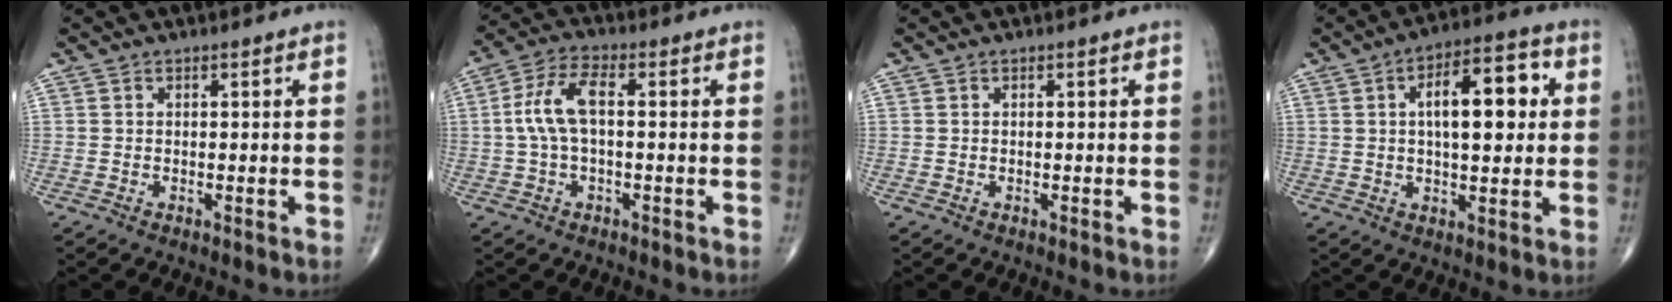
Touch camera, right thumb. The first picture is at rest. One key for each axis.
{"total": 8.2, "fx": 0.3, "fy": 3.6, "fz": 7.3, "tx": -0.165, "ty": 0.027, "tz": 0.002}
{"total": 0.0}
{"total": 13.5, "fx": 2.6, "fy": 5.8, "fz": 11.9, "tx": -0.152, "ty": 0.014, "tz": 0.034}